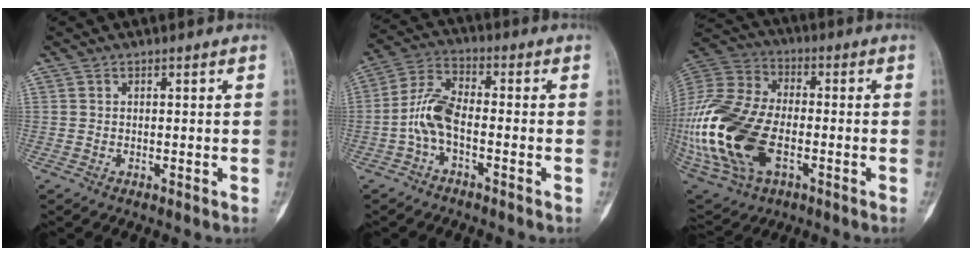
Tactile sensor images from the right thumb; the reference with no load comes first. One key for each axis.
{"total": 7.5, "fx": -2.1, "fy": 3.3, "fz": 6.4, "tx": -0.137, "ty": 0.027, "tz": -0.051}
{"total": 30.2, "fx": -6.4, "fy": 18.3, "fz": 23.2, "tx": -0.583, "ty": -0.018, "tz": -0.108}